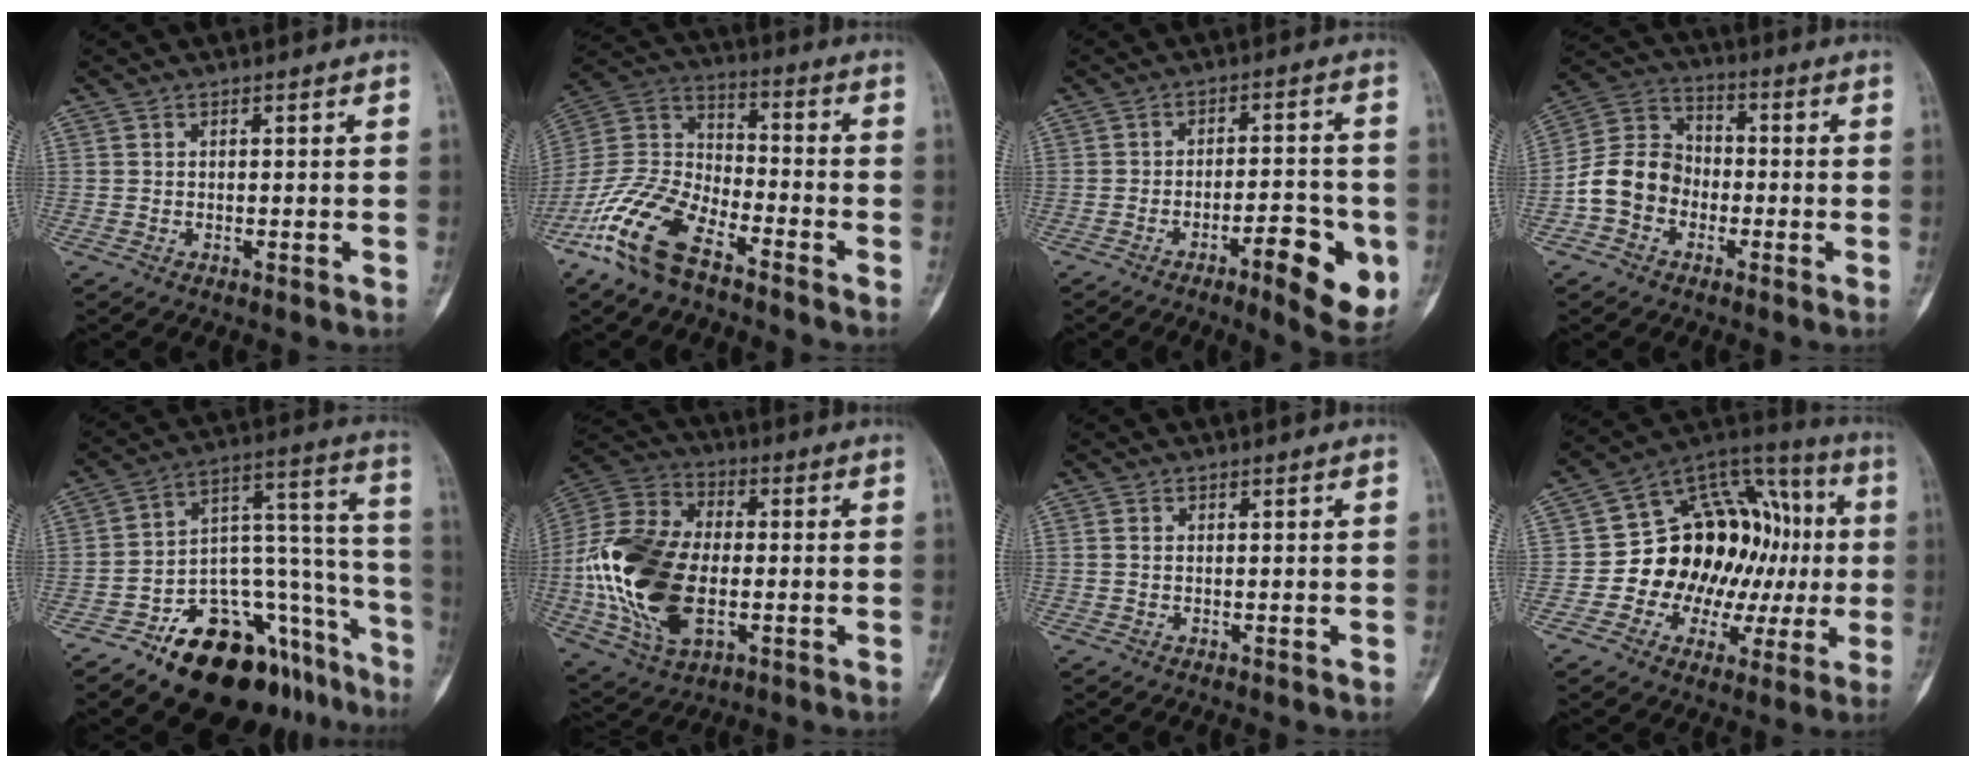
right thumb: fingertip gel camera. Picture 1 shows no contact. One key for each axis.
{"total": 15.8, "fx": -10.1, "fy": 7.0, "fz": 10.0, "tx": -0.206, "ty": 0.054, "tz": -0.203}
{"total": 11.7, "fx": -4.6, "fy": 3.6, "fz": 10.2, "tx": -0.123, "ty": 0.018, "tz": -0.061}
{"total": 10.5, "fx": -3.2, "fy": 8.6, "fz": 5.1, "tx": -0.083, "ty": 0.039, "tz": -0.071}
{"total": 25.9, "fx": -14.9, "fy": 13.3, "fz": 16.4, "tx": -0.139, "ty": 0.134, "tz": -0.215}
{"total": 22.4, "fx": -2.5, "fy": 13.3, "fz": 17.9, "tx": -0.364, "ty": 0.005, "tz": -0.041}
{"total": 0.6, "fx": 0.1, "fy": 0.4, "fz": 0.5, "tx": -0.011, "ty": 0.001, "tz": 0.003}
{"total": 22.6, "fx": -0.8, "fy": 16.4, "fz": 15.6, "tx": -0.156, "ty": 0.056, "tz": -0.002}